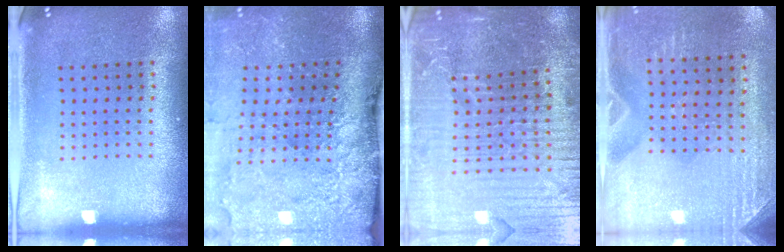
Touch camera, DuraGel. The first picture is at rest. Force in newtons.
{"total": 5.1, "press": 3.8, "slide": 3.3}
{"total": 6.5, "press": 5.7, "slide": 3.1}
{"total": 2.8, "press": 2.6, "slide": 1.0}